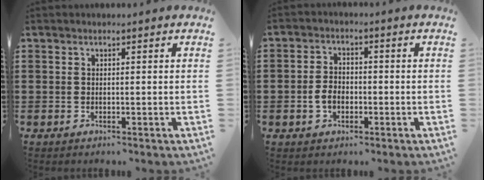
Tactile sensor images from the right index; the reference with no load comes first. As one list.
[{"total": 3.4, "force": [-1.0, 2.4, 2.2], "torque": [-0.051, 0.001, -0.022]}]